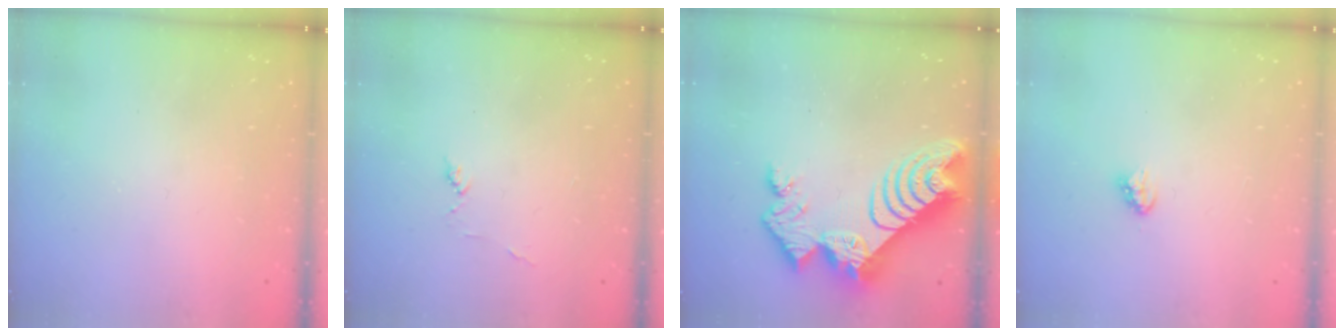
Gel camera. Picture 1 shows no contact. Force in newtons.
{"total": 2.6, "press": 2.6, "slide": 0.3}
{"total": 13.9, "press": 13.8, "slide": 1.3}
{"total": 3.2, "press": 3.1, "slide": 0.7}